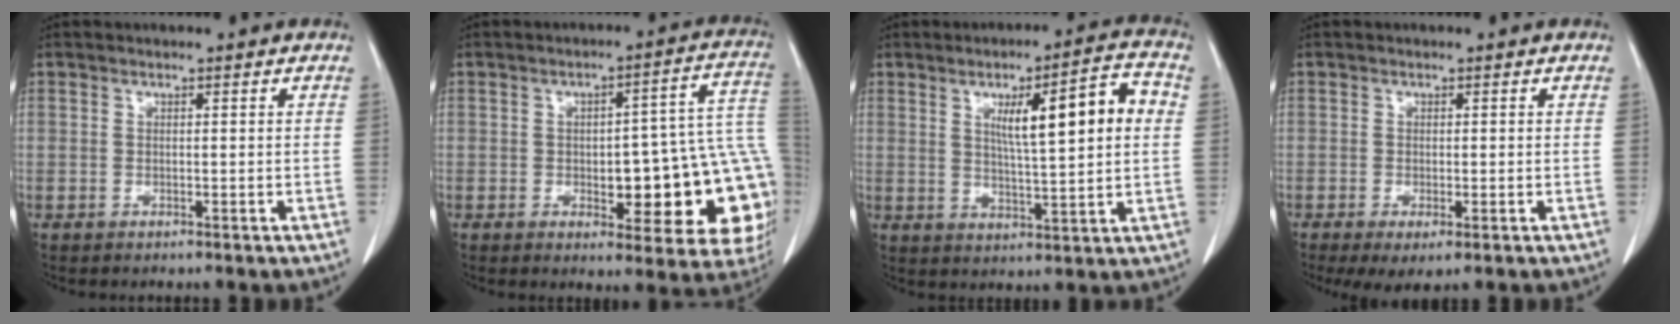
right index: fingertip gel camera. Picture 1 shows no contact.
{"total": 19.2, "force": [-3.2, 6.5, 17.8], "torque": [-0.134, 0.043, -0.021]}
{"total": 11.9, "force": [2.9, 1.3, 11.4], "torque": [-0.169, 0.014, 0.044]}
{"total": 3.7, "force": [-1.6, 1.1, 3.1], "torque": [-0.050, -0.011, -0.021]}